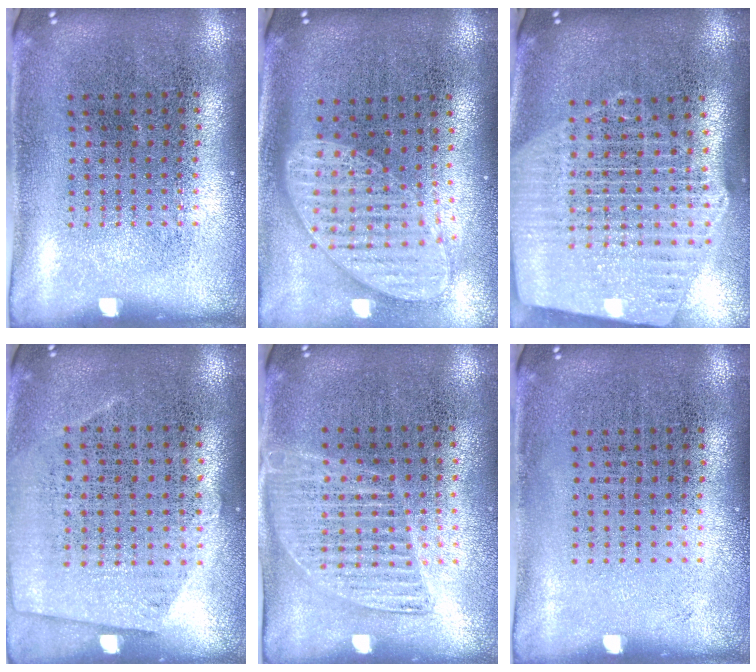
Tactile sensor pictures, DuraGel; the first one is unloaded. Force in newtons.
{"total": 1.7, "press": 1.3, "slide": 1.0}
{"total": 2.6, "press": 2.2, "slide": 1.4}
{"total": 0.6, "press": 0.2, "slide": 0.6}
{"total": 1.4, "press": 1.3, "slide": 0.5}
{"total": 0.0}